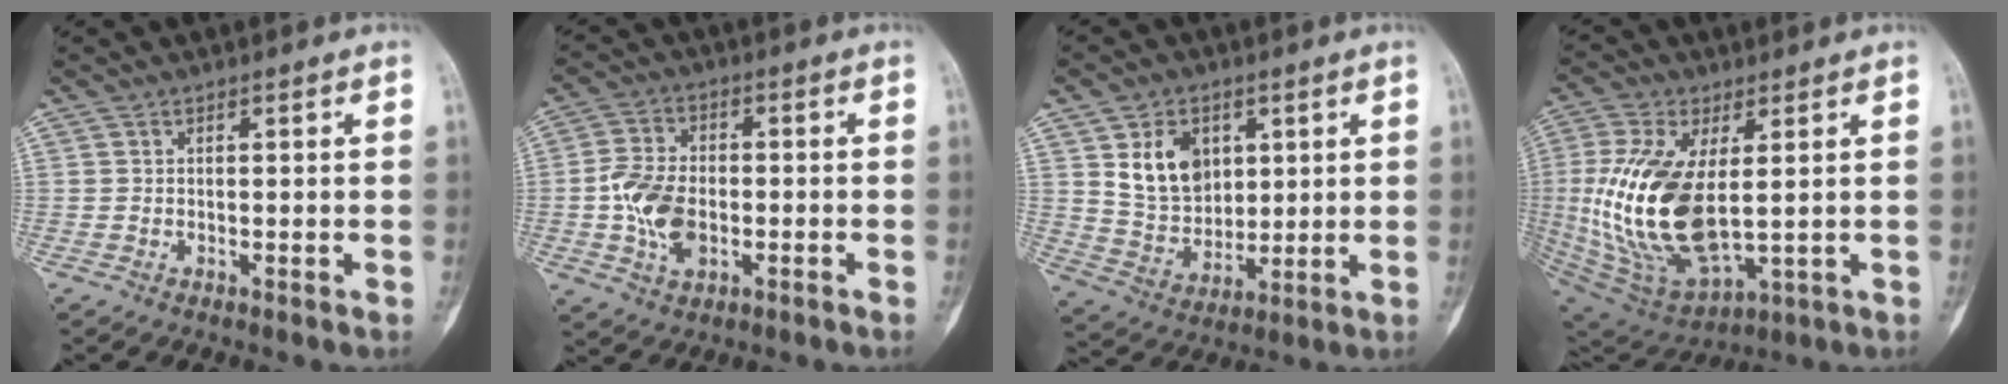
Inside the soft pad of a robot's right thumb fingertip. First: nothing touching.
{"total": 9.7, "force": [-1.9, 6.1, 7.4], "torque": [-0.138, 0.012, -0.035]}
{"total": 11.6, "force": [4.0, 8.5, 6.7], "torque": [-0.086, -0.024, 0.085]}
{"total": 21.7, "force": [1.0, 10.7, 18.8], "torque": [-0.395, -0.020, 0.040]}